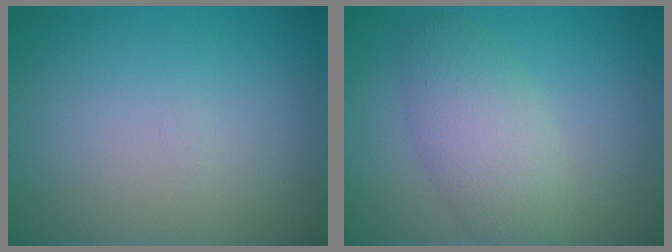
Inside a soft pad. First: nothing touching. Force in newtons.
{"total": 4.4, "press": 4.4, "slide": 0.2}